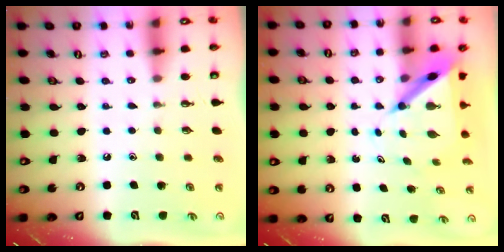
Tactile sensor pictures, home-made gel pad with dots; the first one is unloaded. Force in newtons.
{"total": 7.1, "press": 7.1, "slide": 0.6}